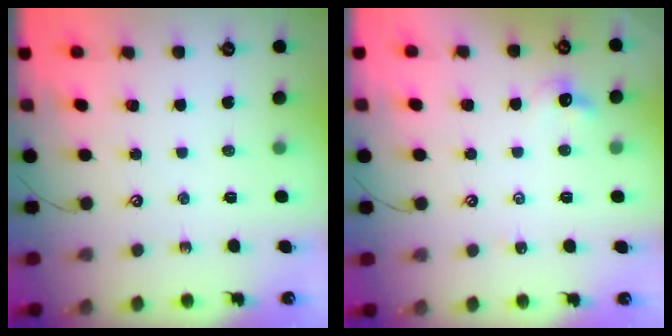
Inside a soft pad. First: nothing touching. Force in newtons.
{"total": 2.0, "press": 2.0, "slide": 0.3}